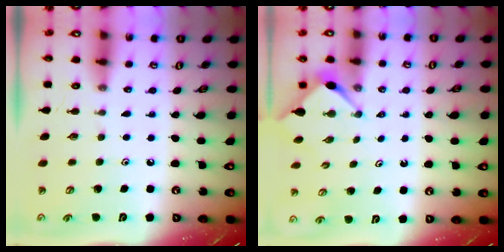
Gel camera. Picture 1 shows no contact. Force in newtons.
{"total": 2.6, "press": 2.6, "slide": 0.3}